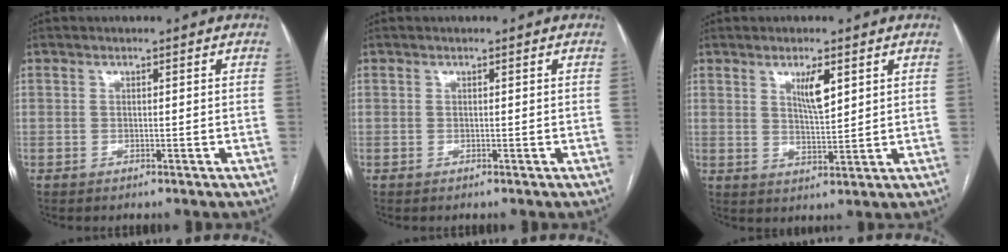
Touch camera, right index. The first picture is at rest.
{"total": 0.0}
{"total": 4.6, "force": [2.2, 0.9, 3.9], "torque": [-0.071, -0.006, 0.043]}